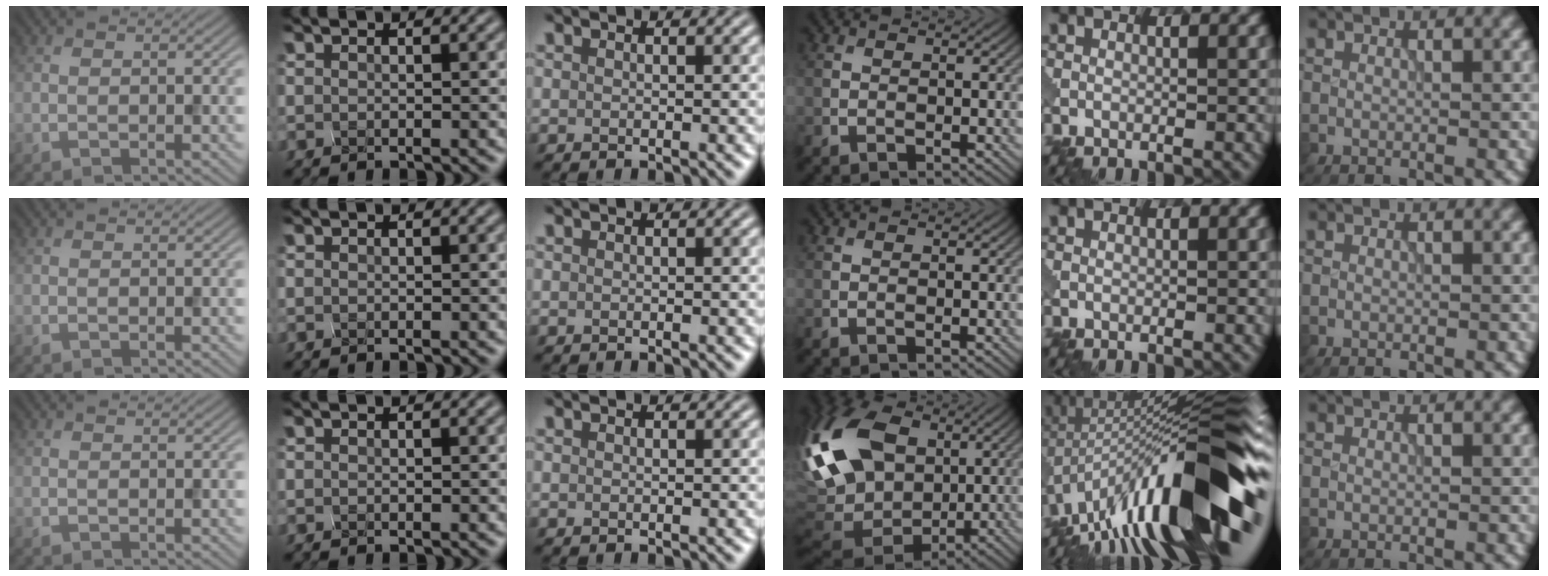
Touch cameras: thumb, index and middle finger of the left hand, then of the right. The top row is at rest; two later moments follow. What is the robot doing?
{"motion": "squeeze", "object": "hand grip exerciser"}